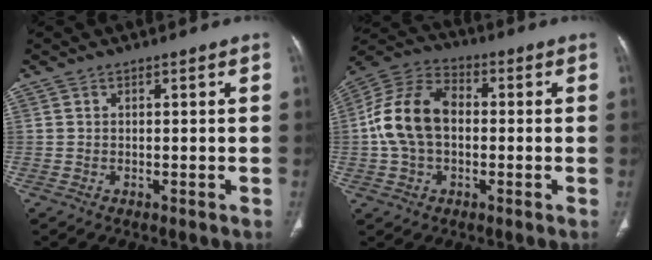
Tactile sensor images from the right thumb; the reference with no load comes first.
{"total": 13.7, "force": [-0.2, 9.4, 10.0], "torque": [-0.187, 0.035, -0.012]}